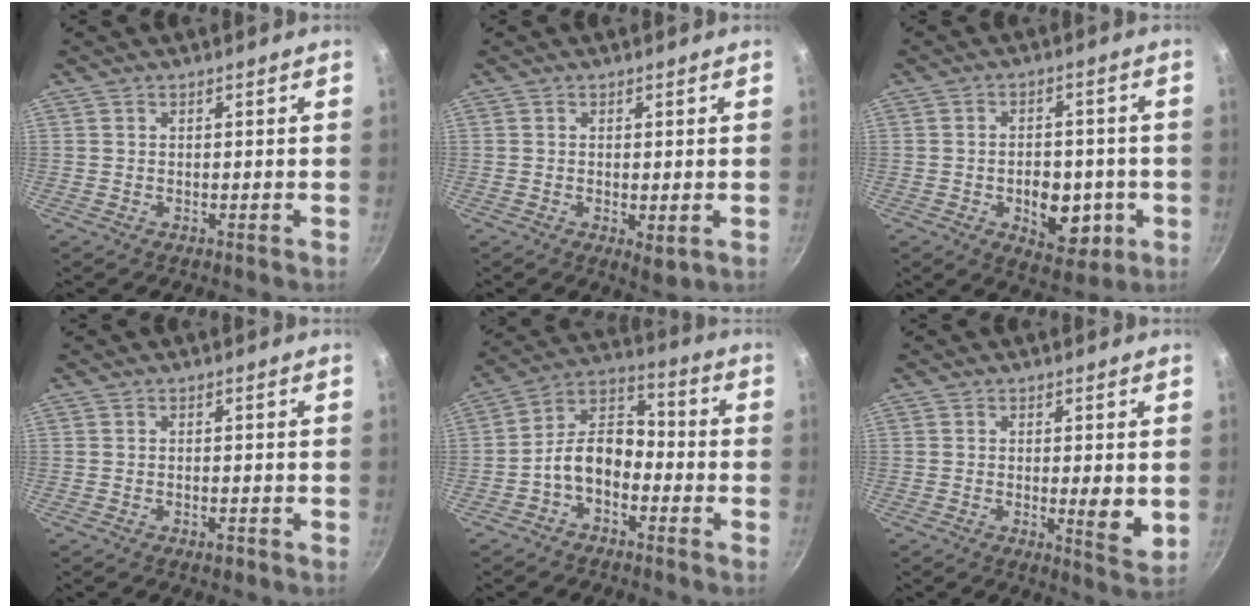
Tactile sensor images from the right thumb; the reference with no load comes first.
{"total": 2.9, "force": [-0.4, 1.2, 2.6], "torque": [-0.040, -0.012, -0.003]}
{"total": 10.9, "force": [-2.7, 6.9, 8.0], "torque": [-0.069, 0.003, -0.029]}
{"total": 1.6, "force": [-1.0, 0.6, 1.1], "torque": [-0.019, 0.006, -0.014]}
{"total": 9.7, "force": [-3.7, 6.2, 6.4], "torque": [-0.094, 0.058, -0.085]}
{"total": 5.6, "force": [-0.4, 1.4, 5.4], "torque": [-0.078, -0.016, -0.004]}